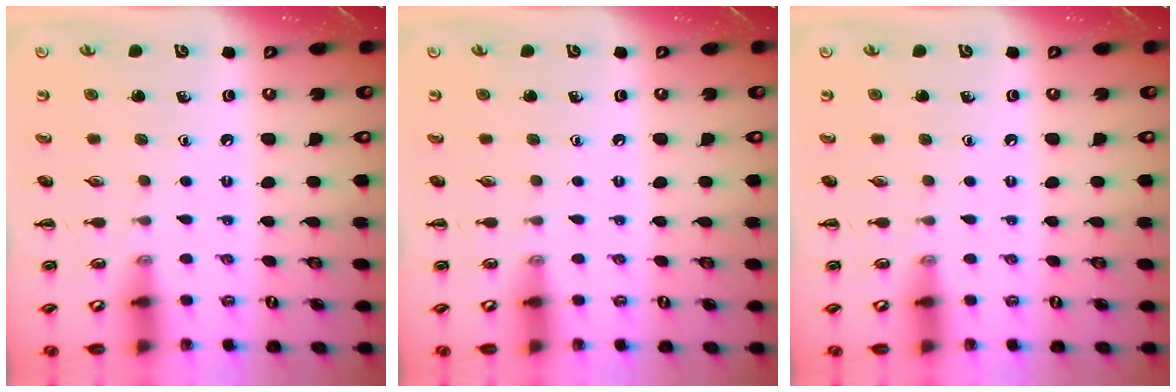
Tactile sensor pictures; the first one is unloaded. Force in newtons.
{"total": 0.0}
{"total": 0.0}